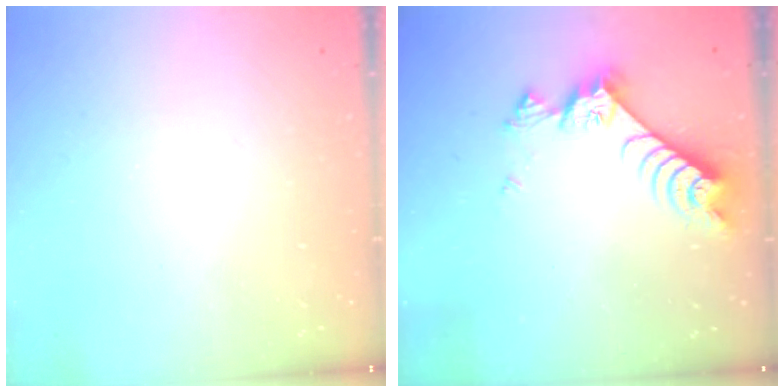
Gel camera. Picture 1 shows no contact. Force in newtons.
{"total": 7.6, "press": 7.5, "slide": 1.0}